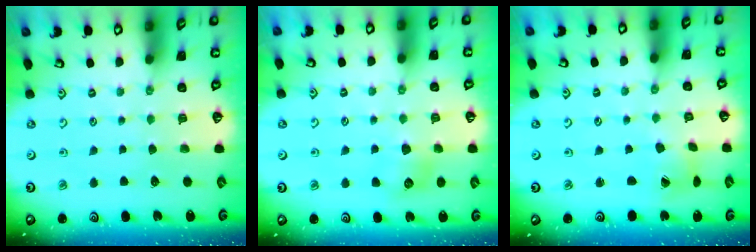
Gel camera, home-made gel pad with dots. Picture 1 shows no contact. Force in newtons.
{"total": 6.5, "press": 6.4, "slide": 0.6}
{"total": 4.3, "press": 4.3, "slide": 0.5}